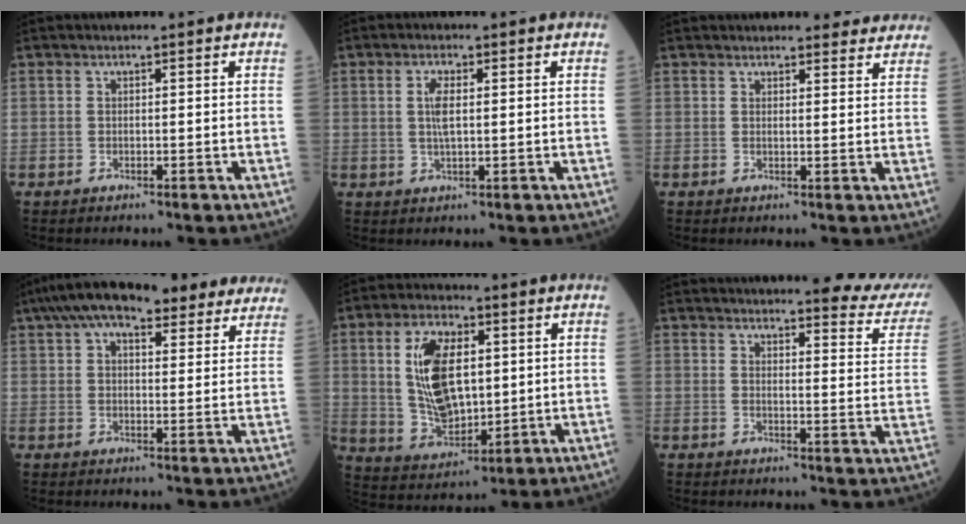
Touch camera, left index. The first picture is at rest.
{"total": 3.3, "force": [0.6, 0.8, 3.1], "torque": [-0.067, 0.004, 0.016]}
{"total": 10.2, "force": [9.6, 2.4, 2.4], "torque": [-0.004, 0.007, 0.098]}
{"total": 19.4, "force": [15.0, 6.5, 10.4], "torque": [-0.162, 0.061, 0.201]}
{"total": 12.2, "force": [2.4, 6.2, 10.2], "torque": [-0.212, 0.011, 0.056]}
{"total": 15.3, "force": [14.3, 1.2, 5.1], "torque": [-0.047, -0.065, 0.145]}